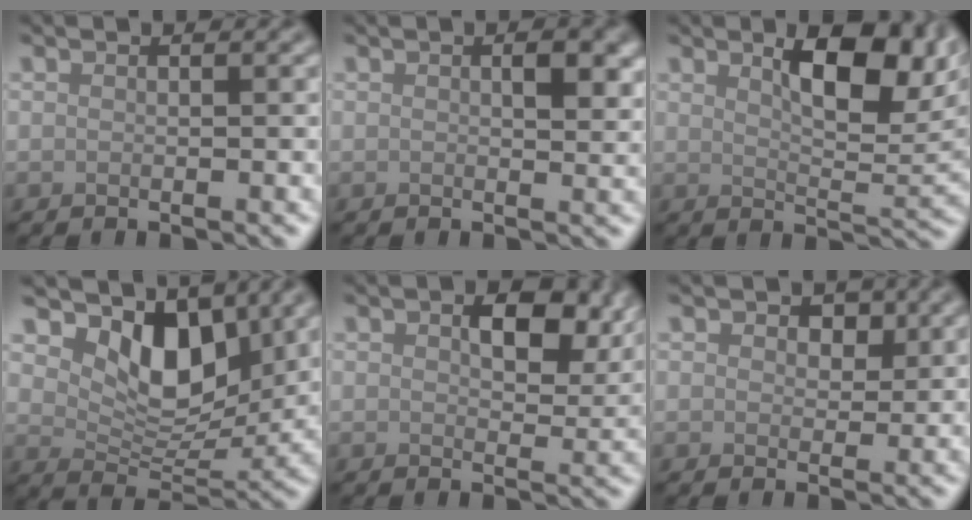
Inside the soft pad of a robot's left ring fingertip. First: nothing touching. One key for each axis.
{"total": 2.6, "fx": 0.8, "fy": 1.0, "fz": 2.2, "tx": -0.029, "ty": -0.002, "tz": 0.014}
{"total": 8.8, "fx": 3.2, "fy": 3.3, "fz": 7.5, "tx": -0.112, "ty": 0.000, "tz": 0.051}
{"total": 7.1, "fx": 3.5, "fy": 4.1, "fz": 4.6, "tx": -0.075, "ty": -0.016, "tz": 0.052}
{"total": 5.9, "fx": 2.2, "fy": 3.2, "fz": 4.4, "tx": -0.065, "ty": -0.005, "tz": 0.034}
{"total": 2.1, "fx": 1.0, "fy": 1.4, "fz": 1.1, "tx": -0.018, "ty": -0.003, "tz": 0.014}